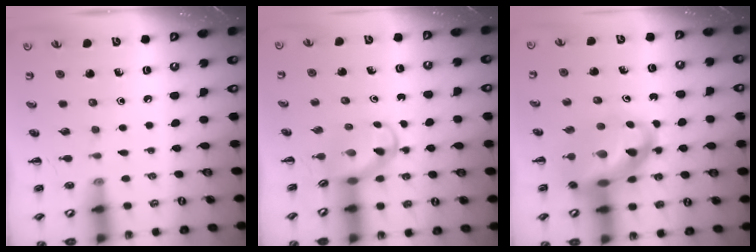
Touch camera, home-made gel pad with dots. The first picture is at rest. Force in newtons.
{"total": 4.1, "press": 3.9, "slide": 1.2}
{"total": 14.8, "press": 14.3, "slide": 3.6}